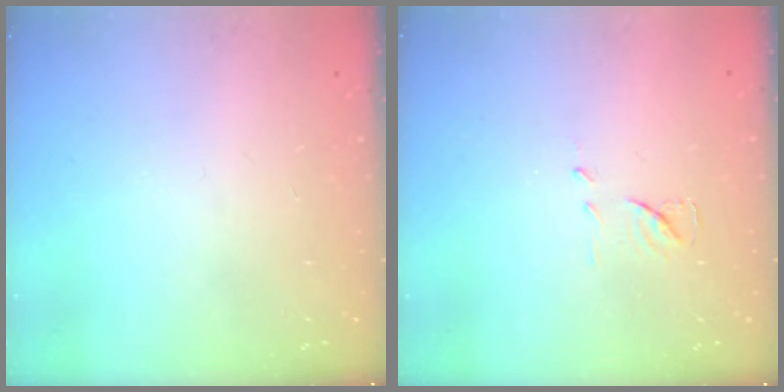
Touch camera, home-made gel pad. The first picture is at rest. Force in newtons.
{"total": 7.0, "press": 7.0, "slide": 0.3}